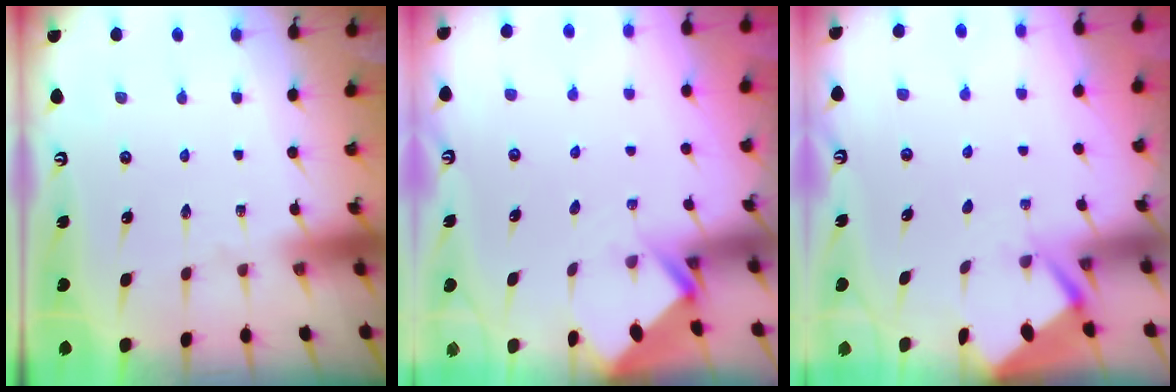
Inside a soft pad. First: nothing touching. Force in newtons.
{"total": 2.7, "press": 2.7, "slide": 0.2}
{"total": 2.7, "press": 2.6, "slide": 0.3}